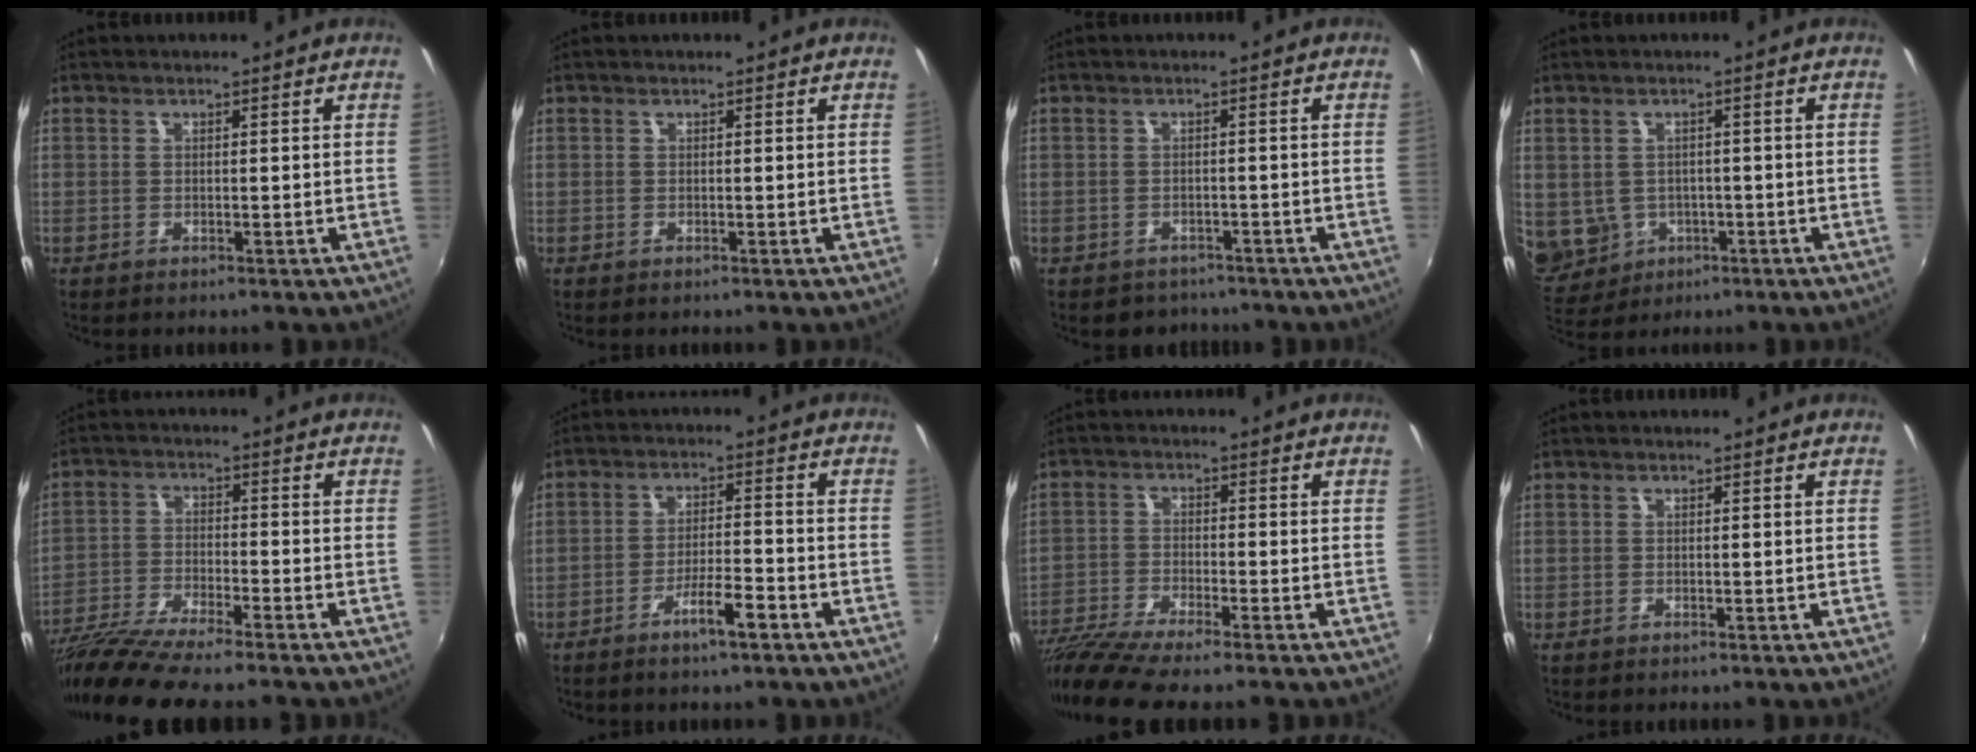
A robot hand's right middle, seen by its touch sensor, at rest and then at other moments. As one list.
[{"total": 0.0}, {"total": 3.6, "force": [-3.0, 2.0, 0.1], "torque": [-0.011, -0.002, -0.045]}, {"total": 7.9, "force": [-1.3, 7.2, 3.1], "torque": [-0.083, -0.004, 0.002]}, {"total": 12.3, "force": [-10.6, -0.1, 6.2], "torque": [-0.141, -0.033, -0.200]}, {"total": 5.5, "force": [-3.6, 0.5, 4.1], "torque": [-0.082, -0.001, -0.060]}, {"total": 9.6, "force": [-8.2, -0.1, 4.9], "torque": [-0.119, -0.030, -0.155]}, {"total": 0.0}]